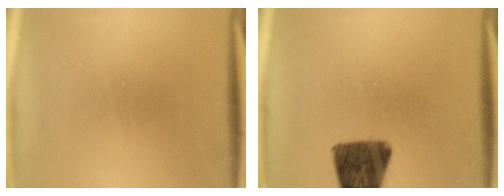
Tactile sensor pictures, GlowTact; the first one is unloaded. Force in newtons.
{"total": 10.9}